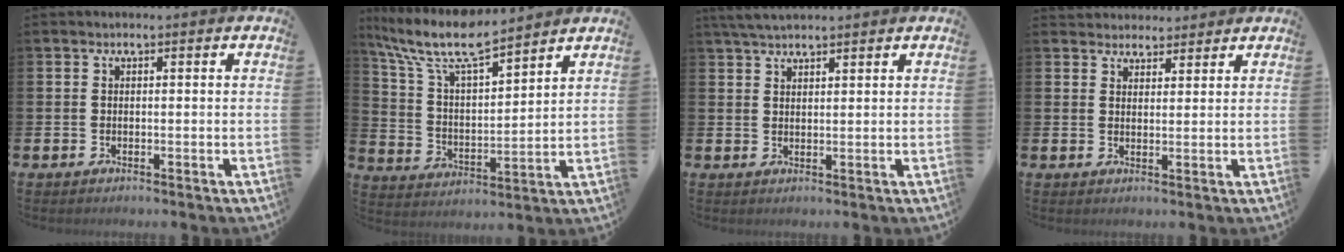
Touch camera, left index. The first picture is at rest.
{"total": 10.3, "force": [8.8, 2.1, 4.9], "torque": [-0.136, -0.042, 0.153]}
{"total": 3.7, "force": [3.3, 0.8, 1.4], "torque": [-0.033, -0.005, 0.062]}
{"total": 3.3, "force": [3.0, 1.2, -0.3], "torque": [-0.004, -0.009, 0.056]}